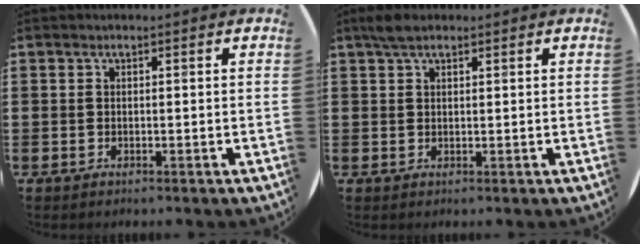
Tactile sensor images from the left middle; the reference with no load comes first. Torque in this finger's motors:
{"motor_torque": [0.73, -0.45, 0.02, 0.04]}